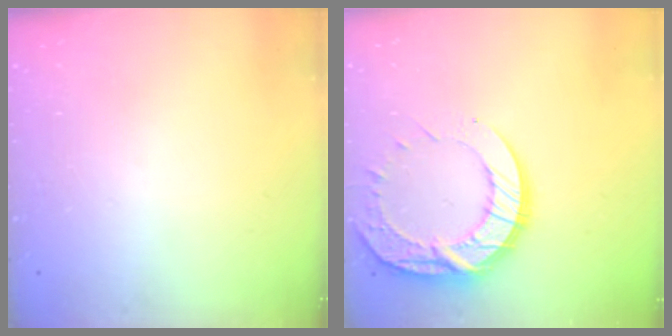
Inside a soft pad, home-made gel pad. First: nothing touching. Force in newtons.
{"total": 15.6, "press": 15.6, "slide": 1.2}